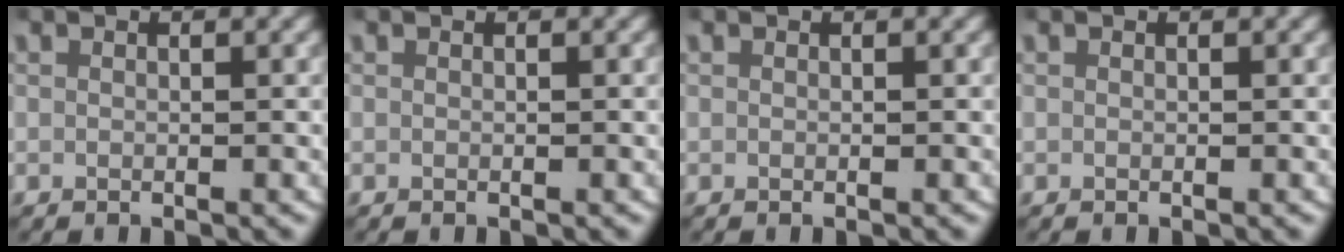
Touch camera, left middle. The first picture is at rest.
{"total": 0.0}
{"total": 0.0}
{"total": 0.0}